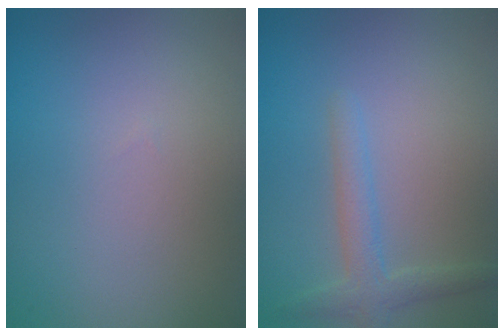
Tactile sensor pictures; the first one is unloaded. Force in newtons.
{"total": 2.3, "press": 2.3, "slide": 0.2}